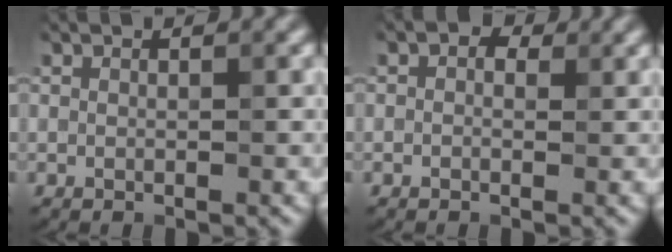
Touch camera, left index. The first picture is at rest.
{"total": 1.6, "force": [0.5, 1.2, 0.9], "torque": [-0.004, -0.002, -0.008]}